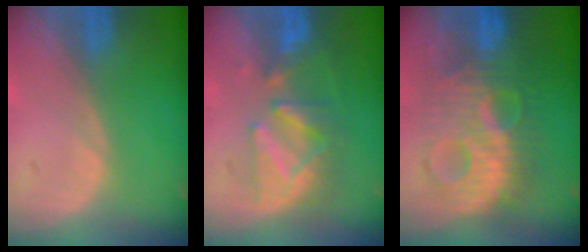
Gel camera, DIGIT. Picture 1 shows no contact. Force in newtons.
{"total": 8.2, "press": 7.5, "slide": 3.1}
{"total": 10.9, "press": 10.9, "slide": 0.5}